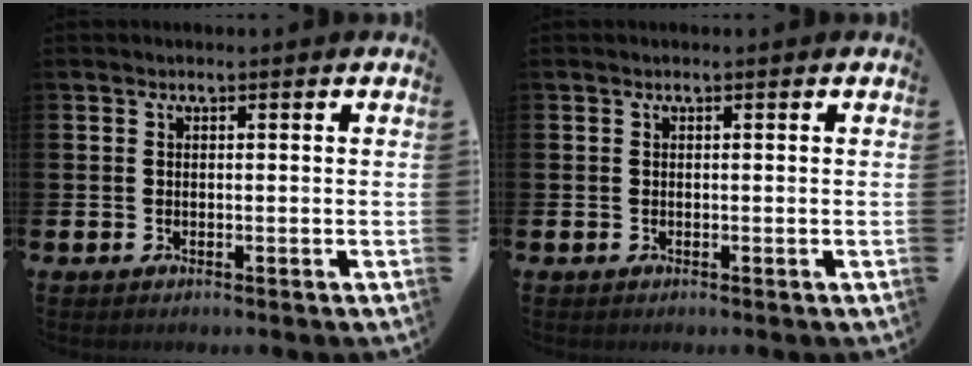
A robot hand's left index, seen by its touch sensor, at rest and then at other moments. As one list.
[{"total": 0.0}]